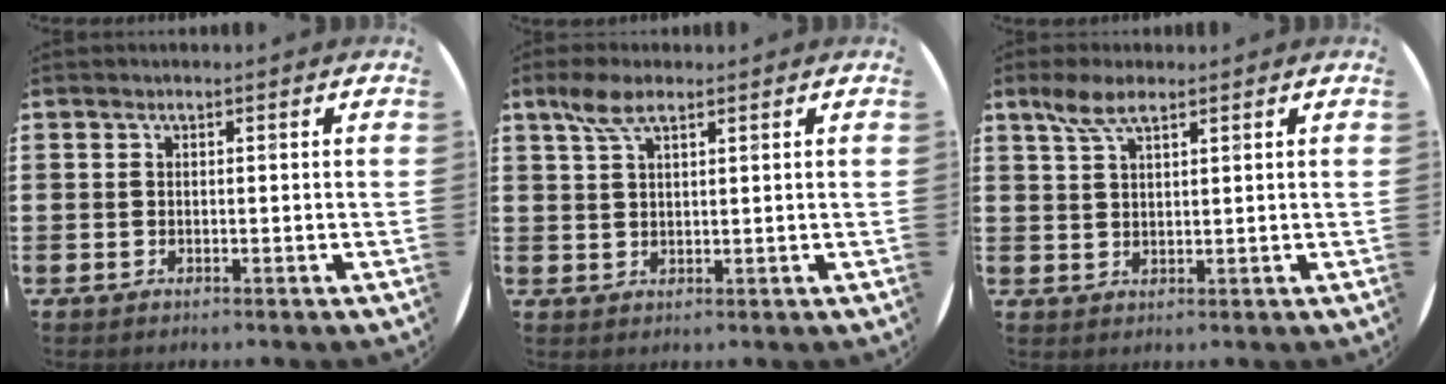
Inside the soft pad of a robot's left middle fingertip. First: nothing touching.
{"total": 4.6, "force": [2.8, 1.7, 3.2], "torque": [-0.063, 0.004, 0.049]}
{"total": 4.7, "force": [3.1, 1.5, 3.2], "torque": [-0.070, 0.007, 0.056]}